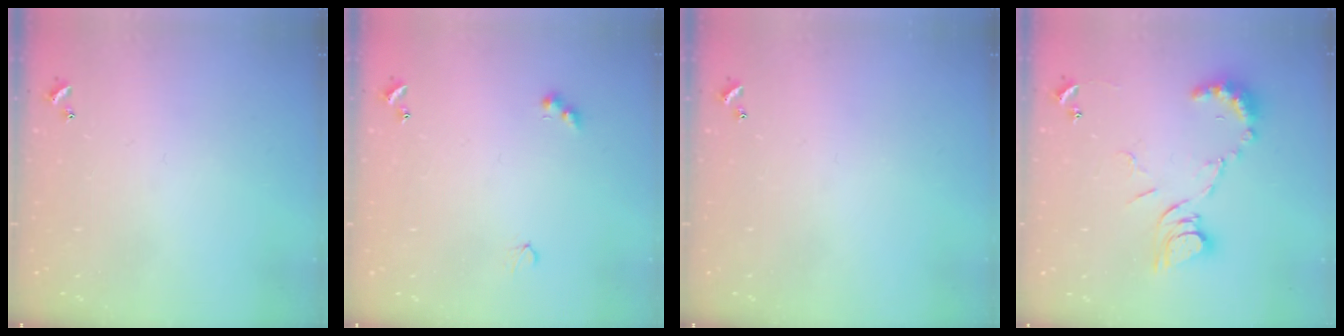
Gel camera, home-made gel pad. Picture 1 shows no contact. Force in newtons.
{"total": 5.0, "press": 4.9, "slide": 0.8}
{"total": 0.0}
{"total": 11.6, "press": 11.6, "slide": 1.1}